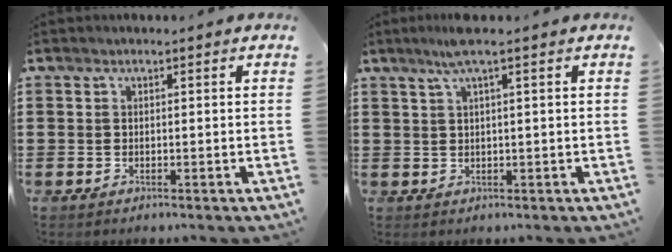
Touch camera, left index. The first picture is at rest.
{"total": 3.0, "force": [1.6, -0.3, 2.5], "torque": [-0.051, 0.000, 0.027]}